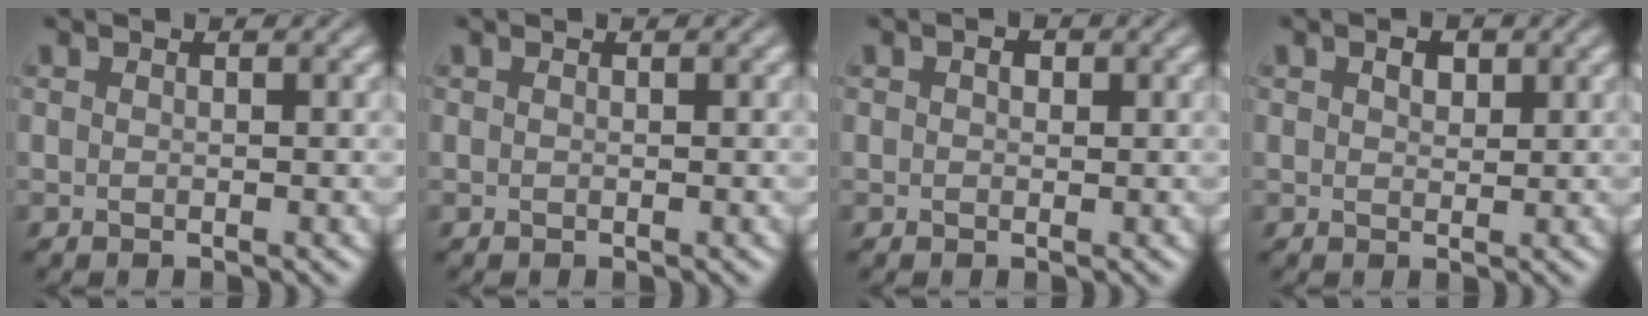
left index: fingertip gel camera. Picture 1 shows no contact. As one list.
[{"total": 0.0}, {"total": 1.0, "force": [0.3, 0.7, 0.7], "torque": [-0.009, 0.000, 0.001]}, {"total": 1.6, "force": [0.8, 1.0, 1.0], "torque": [-0.014, 0.002, 0.013]}]